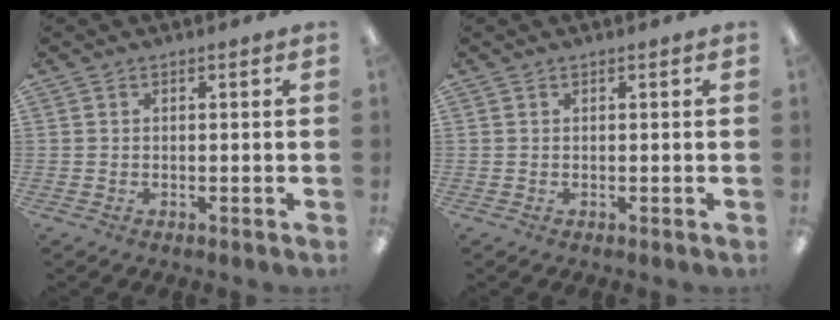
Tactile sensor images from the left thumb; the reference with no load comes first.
{"total": 0.0}